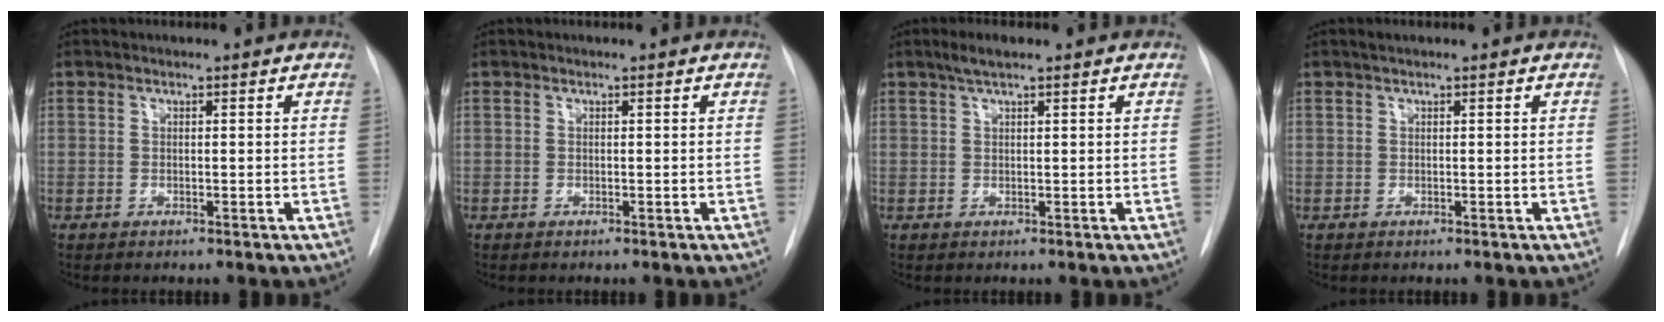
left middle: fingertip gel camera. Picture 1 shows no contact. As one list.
[{"total": 0.0}, {"total": 2.5, "force": [1.8, 0.3, 1.8], "torque": [-0.039, 0.007, 0.033]}, {"total": 0.7, "force": [0.5, 0.0, 0.4], "torque": [-0.011, 0.007, 0.010]}]